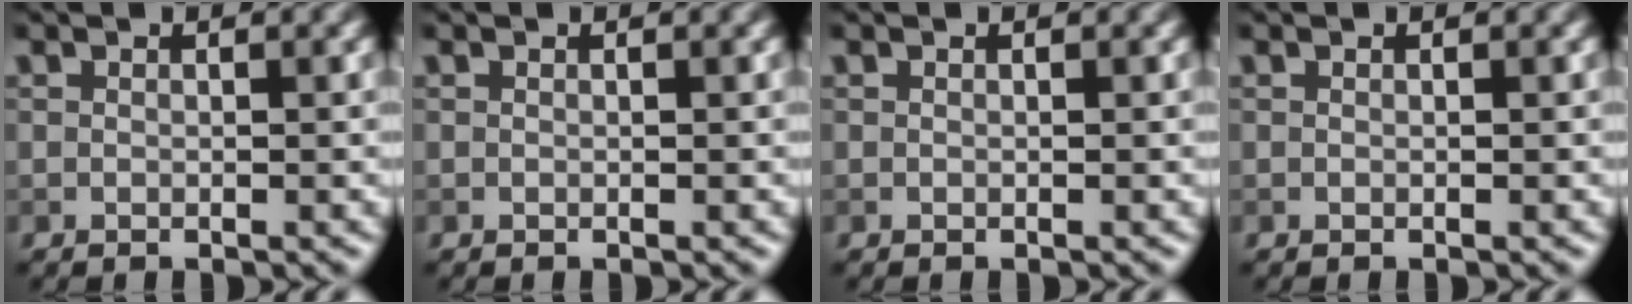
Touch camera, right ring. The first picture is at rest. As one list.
[{"total": 0.0}, {"total": 0.0}, {"total": 0.0}]